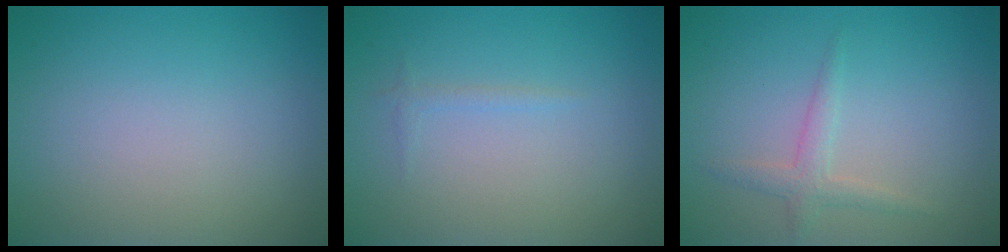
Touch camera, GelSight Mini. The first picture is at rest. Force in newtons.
{"total": 0.6, "press": 0.6, "slide": 0.1}
{"total": 1.8, "press": 1.8, "slide": 0.0}